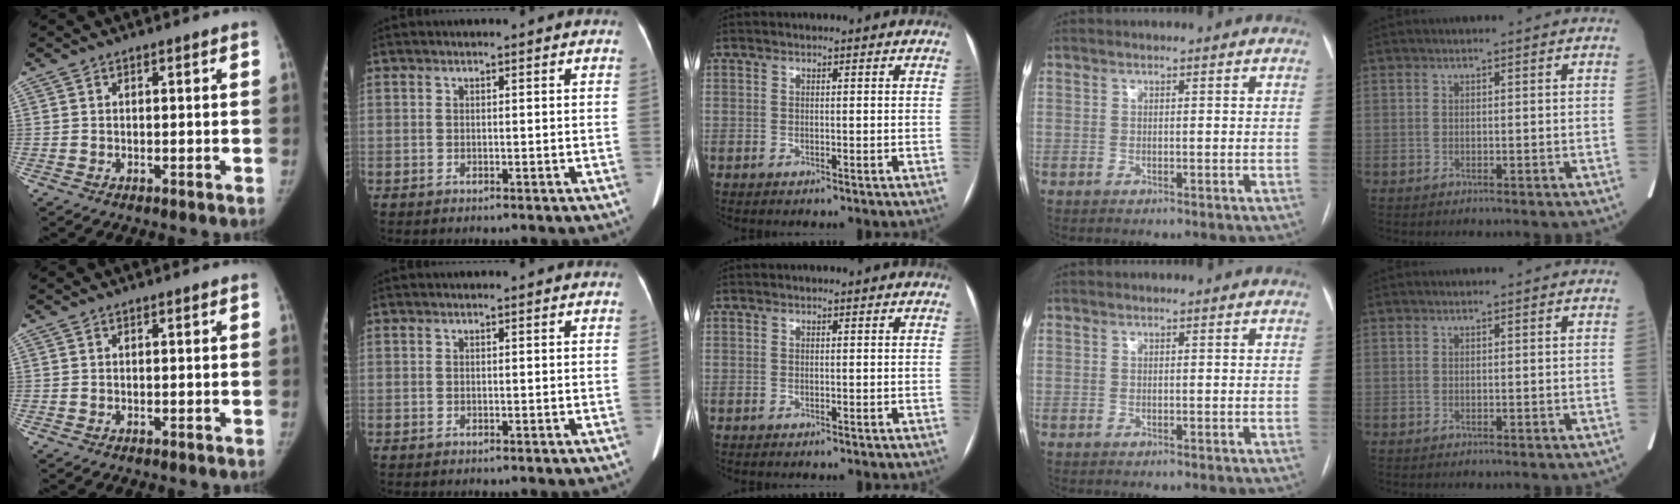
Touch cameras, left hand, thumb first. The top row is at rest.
{}